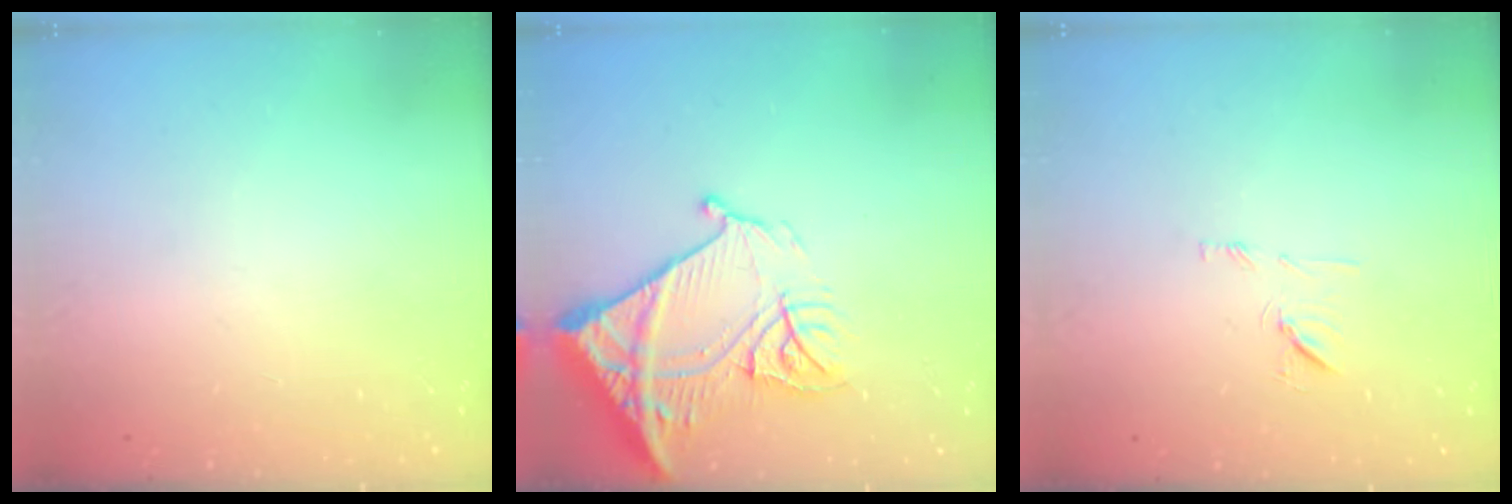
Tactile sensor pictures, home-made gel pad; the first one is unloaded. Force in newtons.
{"total": 19.3, "press": 19.2, "slide": 2.2}
{"total": 7.5, "press": 7.4, "slide": 0.6}